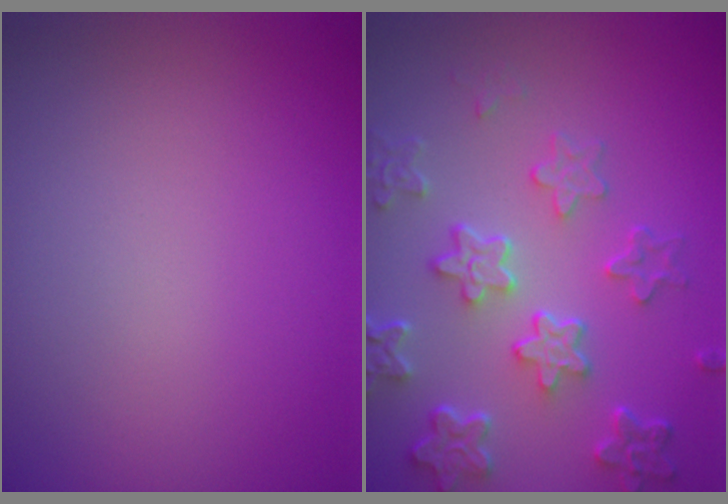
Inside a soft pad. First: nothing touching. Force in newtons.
{"total": 5.9, "press": 4.4, "slide": 3.9}